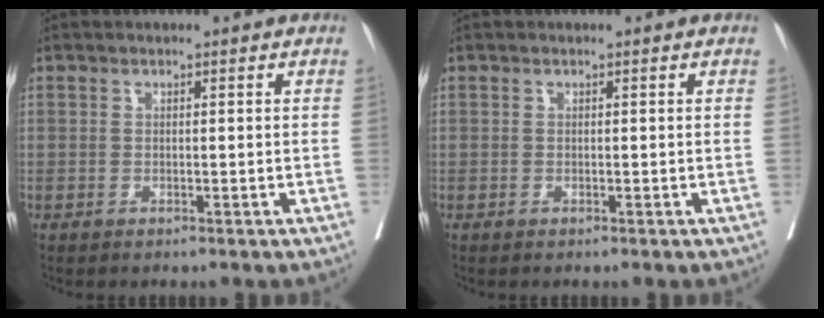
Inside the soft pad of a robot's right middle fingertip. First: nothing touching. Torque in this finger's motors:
{"motor_torque": [0.31, -0.41, -0.10, -0.03]}